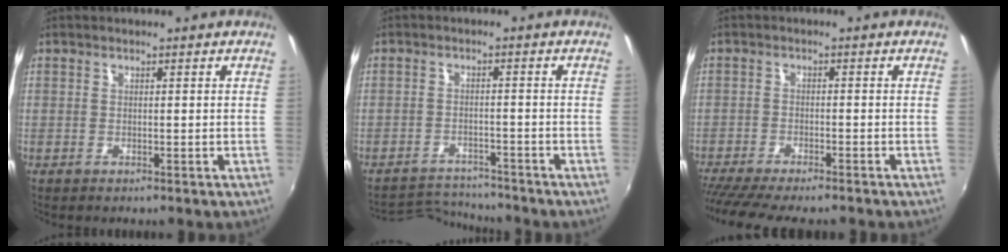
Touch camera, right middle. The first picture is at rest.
{"total": 7.5, "force": [-7.4, 1.0, 0.6], "torque": [-0.031, 0.010, -0.121]}
{"total": 11.0, "force": [-9.5, 1.3, 5.3], "torque": [-0.122, -0.035, -0.155]}